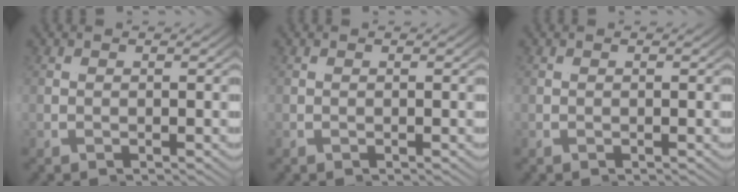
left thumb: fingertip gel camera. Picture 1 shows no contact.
{"total": 0.0}
{"total": 0.0}